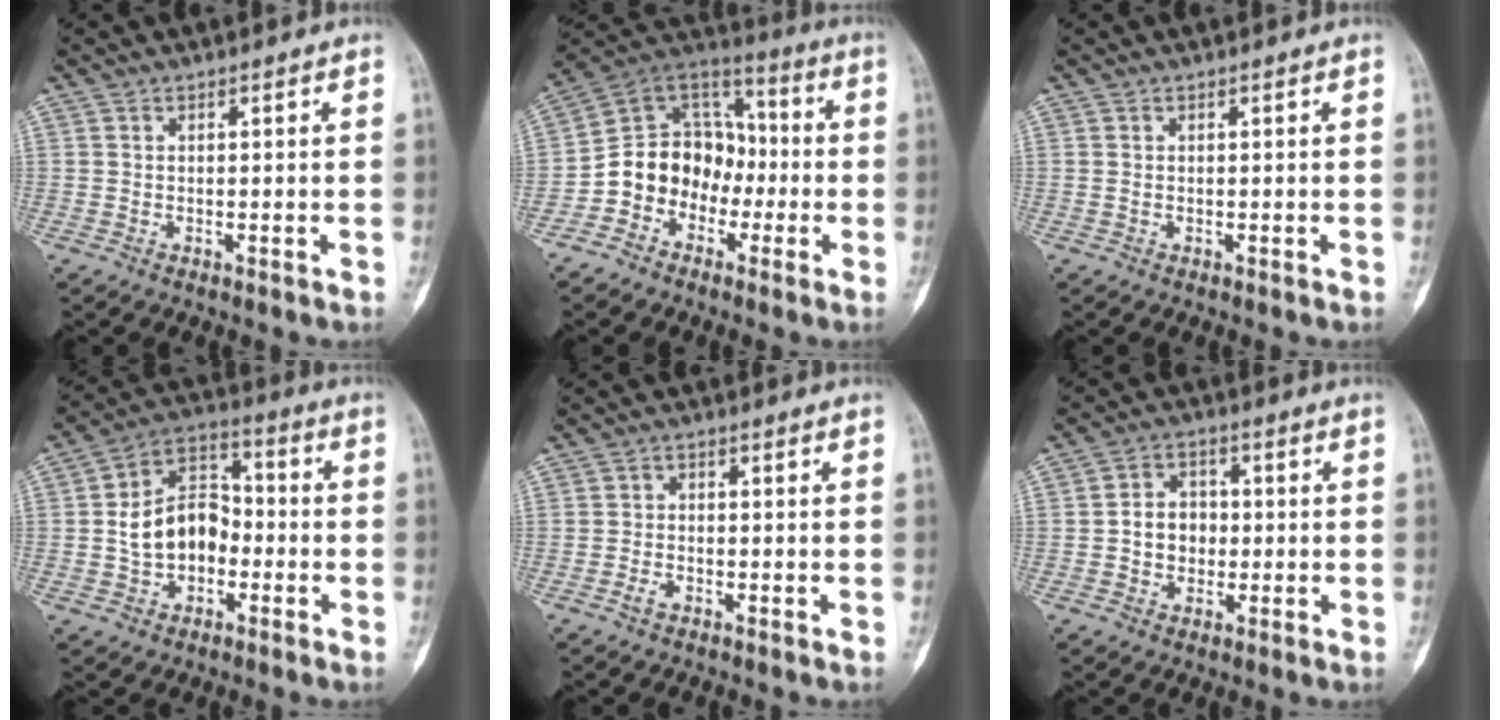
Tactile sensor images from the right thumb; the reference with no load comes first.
{"total": 13.4, "force": [-4.0, 11.2, 6.1], "torque": [-0.060, 0.075, -0.084]}
{"total": 0.0}
{"total": 12.2, "force": [-1.8, 9.0, 8.1], "torque": [-0.110, 0.044, -0.041]}
{"total": 2.3, "force": [-1.3, 1.5, 1.2], "torque": [-0.017, 0.013, -0.026]}
{"total": 6.5, "force": [-0.5, 5.4, 3.7], "torque": [-0.034, 0.017, -0.014]}